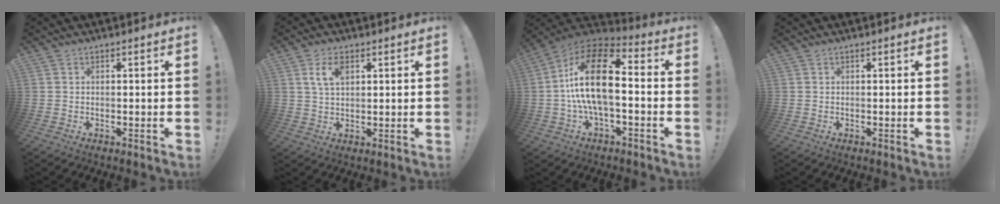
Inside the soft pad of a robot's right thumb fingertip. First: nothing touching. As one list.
[{"total": 5.9, "force": [2.3, 3.2, 4.4], "torque": [-0.074, -0.001, 0.041]}, {"total": 20.0, "force": [0.3, 9.4, 17.7], "torque": [-0.330, 0.011, 0.005]}, {"total": 0.0}]